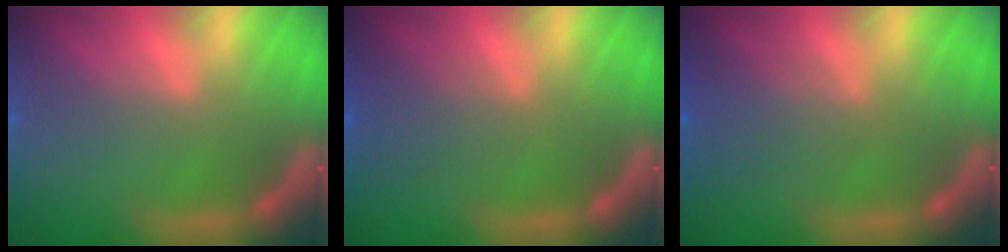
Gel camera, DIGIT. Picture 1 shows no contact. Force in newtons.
{"total": 2.5}
{"total": 3.0}